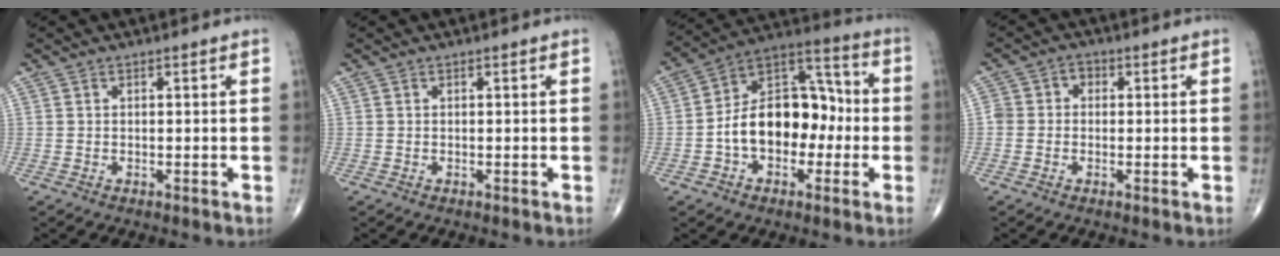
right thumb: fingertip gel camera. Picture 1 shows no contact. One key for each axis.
{"total": 0.0}
{"total": 16.6, "fx": -2.4, "fy": 10.9, "fz": 12.3, "tx": -0.168, "ty": 0.052, "tz": -0.045}
{"total": 3.5, "fx": -0.1, "fy": 3.1, "fz": 1.6, "tx": -0.012, "ty": 0.019, "tz": -0.007}